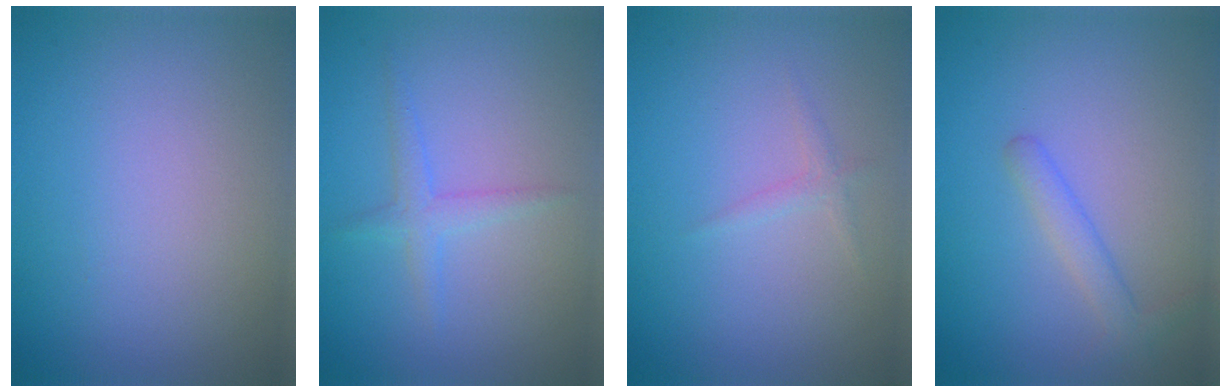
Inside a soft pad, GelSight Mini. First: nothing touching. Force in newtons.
{"total": 1.7, "press": 1.7, "slide": 0.0}
{"total": 0.8, "press": 0.8, "slide": 0.1}
{"total": 1.9, "press": 1.9, "slide": 0.0}